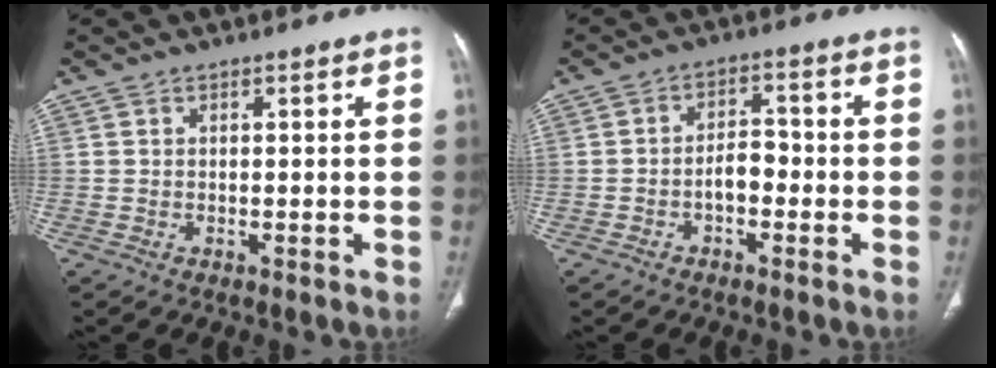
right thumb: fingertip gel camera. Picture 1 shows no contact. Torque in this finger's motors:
{"motor_torque": [0.66, 0.67, 0.59, -0.43, 0.19]}